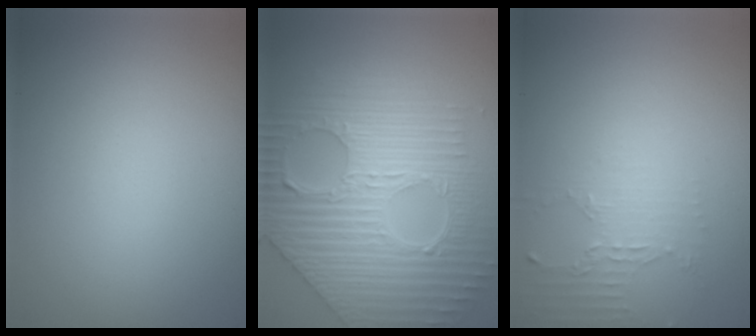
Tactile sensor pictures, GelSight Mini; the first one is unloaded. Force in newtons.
{"total": 8.2, "press": 6.7, "slide": 4.6}
{"total": 2.0, "press": 1.5, "slide": 1.4}